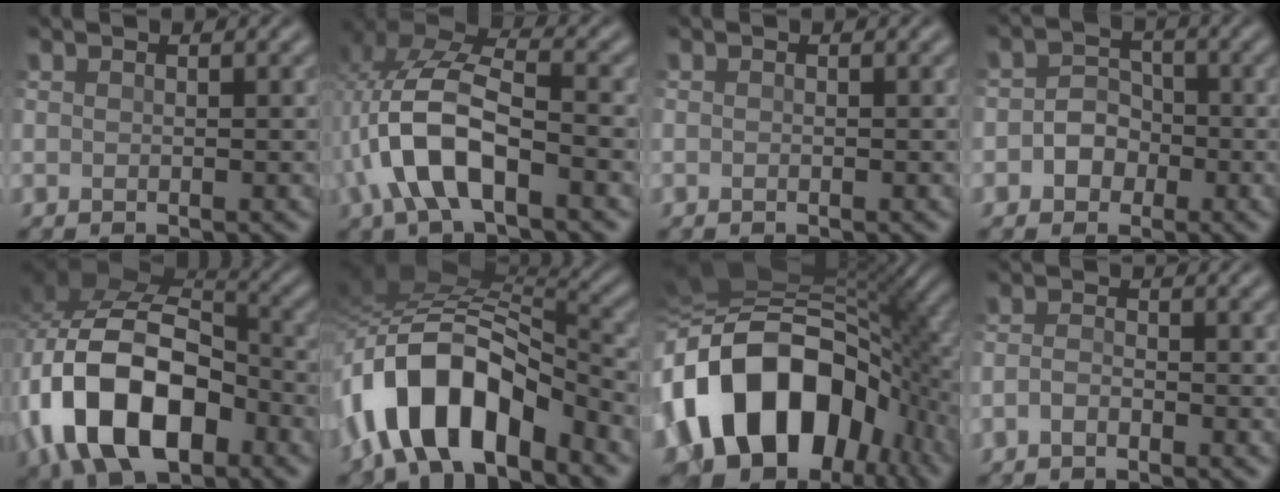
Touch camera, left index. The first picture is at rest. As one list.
[{"total": 8.4, "force": [-2.2, 3.7, 7.2], "torque": [-0.156, 0.014, -0.047]}, {"total": 0.0}, {"total": 2.8, "force": [-0.9, 2.3, 1.2], "torque": [-0.008, 0.004, -0.025]}, {"total": 14.1, "force": [-5.4, 8.4, 9.9], "torque": [-0.193, -0.005, -0.109]}, {"total": 12.2, "force": [-5.4, 6.2, 9.0], "torque": [-0.166, 0.008, -0.102]}, {"total": 16.4, "force": [-4.8, 11.0, 11.1], "torque": [-0.167, 0.004, -0.098]}, {"total": 1.5, "force": [-0.9, 0.6, 0.9], "torque": [-0.023, 0.002, -0.023]}]